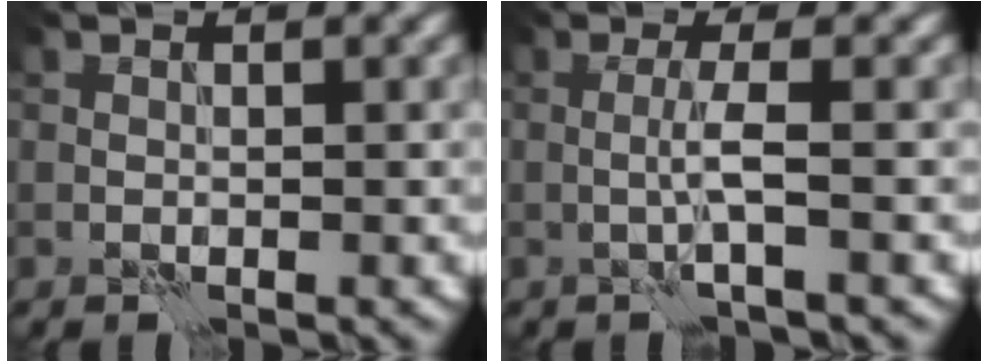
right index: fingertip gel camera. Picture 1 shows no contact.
{"total": 2.0, "force": [-0.1, 0.1, 2.0], "torque": [-0.043, 0.001, -0.005]}